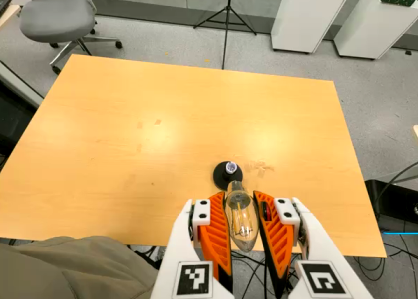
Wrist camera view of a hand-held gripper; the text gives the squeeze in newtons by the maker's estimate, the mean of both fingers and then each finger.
{"total": 22.5, "left": 24.7, "right": 20.2}